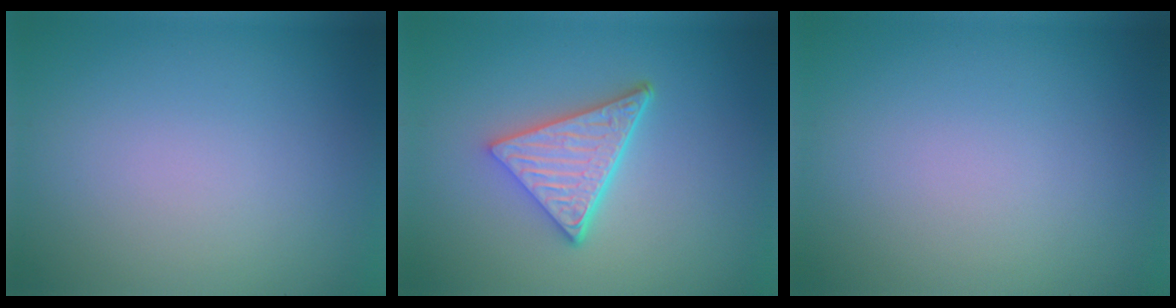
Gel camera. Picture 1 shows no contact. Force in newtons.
{"total": 5.1, "press": 3.8, "slide": 3.5}
{"total": 0.0}